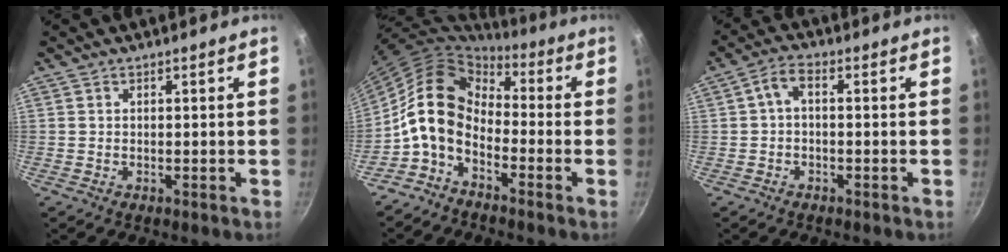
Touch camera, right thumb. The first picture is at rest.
{"total": 11.2, "force": [-3.2, 7.7, 7.5], "torque": [-0.121, 0.044, -0.081]}
{"total": 3.5, "force": [-0.5, 1.8, 3.0], "torque": [-0.069, 0.019, -0.014]}